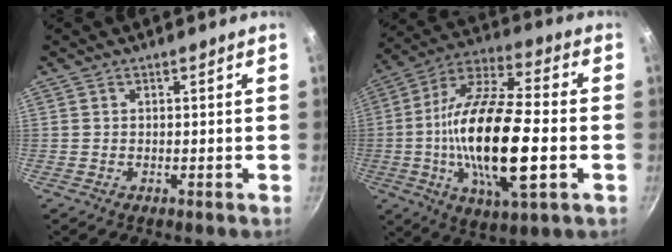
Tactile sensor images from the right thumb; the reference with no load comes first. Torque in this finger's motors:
{"motor_torque": [1.18, 0.92, 2.51, -0.26, 0.81]}